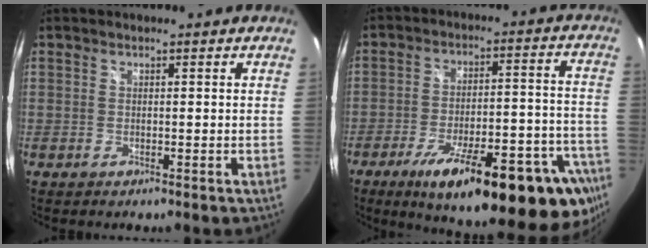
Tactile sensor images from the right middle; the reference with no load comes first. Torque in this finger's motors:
{"motor_torque": [1.70, -0.44, 0.91, 0.21]}